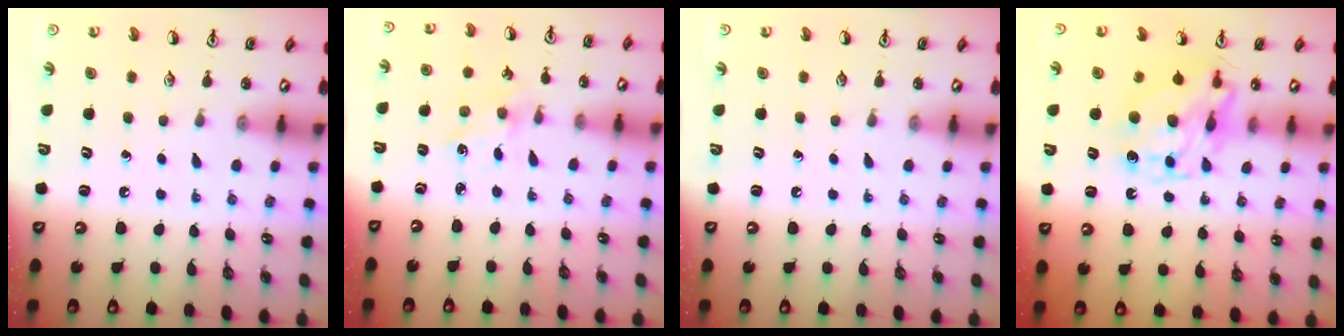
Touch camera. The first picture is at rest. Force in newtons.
{"total": 1.0, "press": 1.0, "slide": 0.2}
{"total": 0.0}
{"total": 11.5, "press": 11.4, "slide": 1.2}